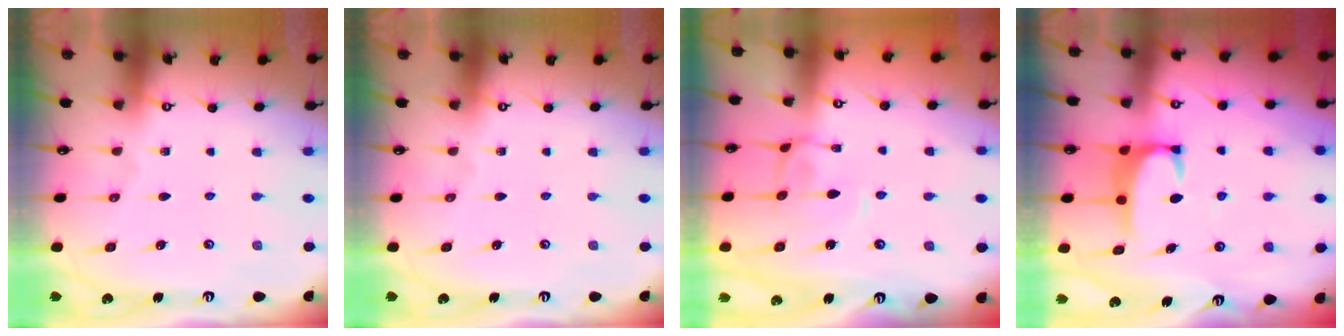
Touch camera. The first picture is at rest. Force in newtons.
{"total": 0.0}
{"total": 2.0, "press": 1.9, "slide": 0.5}
{"total": 2.7, "press": 2.6, "slide": 0.7}